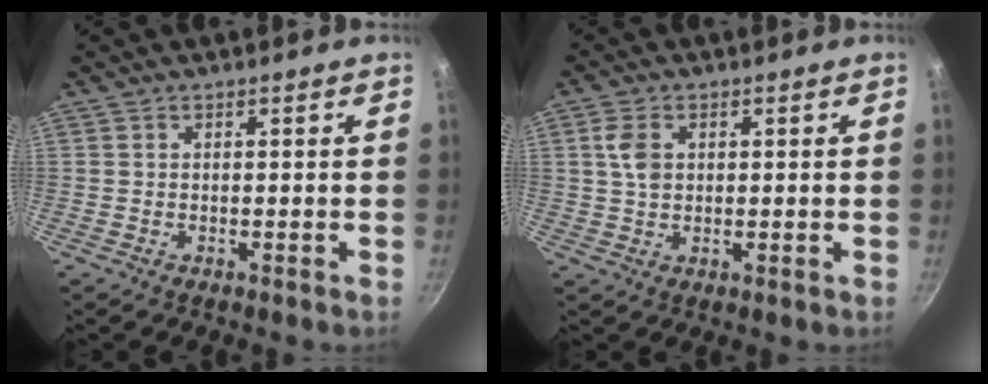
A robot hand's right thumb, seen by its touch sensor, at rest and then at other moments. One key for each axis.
{"total": 4.7, "fx": 1.1, "fy": 3.2, "fz": 3.3, "tx": -0.058, "ty": 0.003, "tz": 0.019}